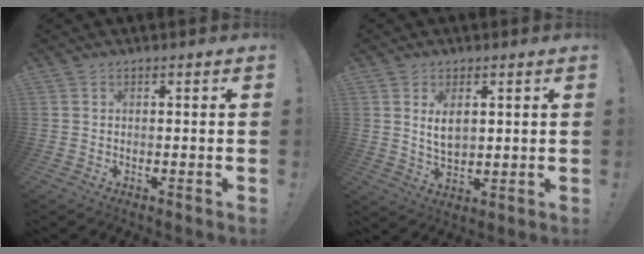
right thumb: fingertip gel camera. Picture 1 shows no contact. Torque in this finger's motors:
{"motor_torque": [-0.18, 0.09, -0.04, 0.14, 0.04]}